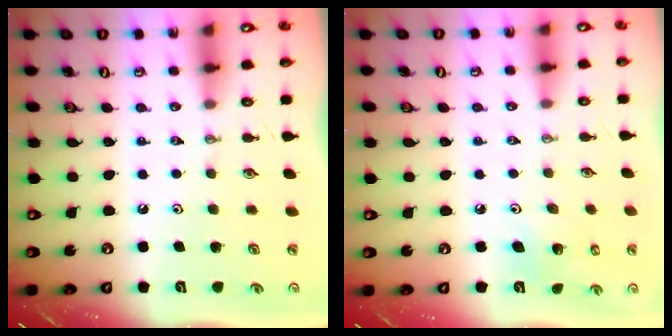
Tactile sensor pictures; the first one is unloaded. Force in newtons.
{"total": 4.5, "press": 4.5, "slide": 0.4}